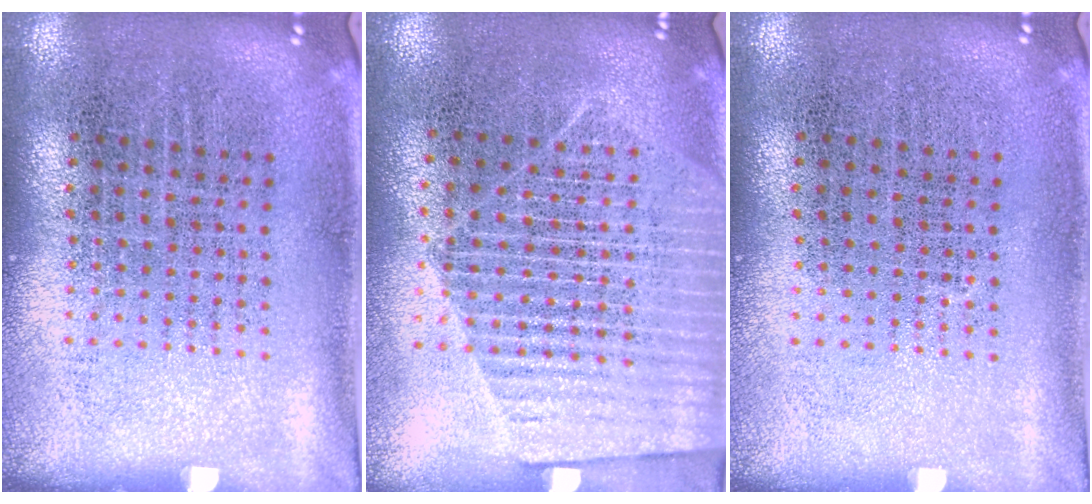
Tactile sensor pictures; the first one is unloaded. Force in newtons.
{"total": 1.7, "press": 1.5, "slide": 0.8}
{"total": 0.0}